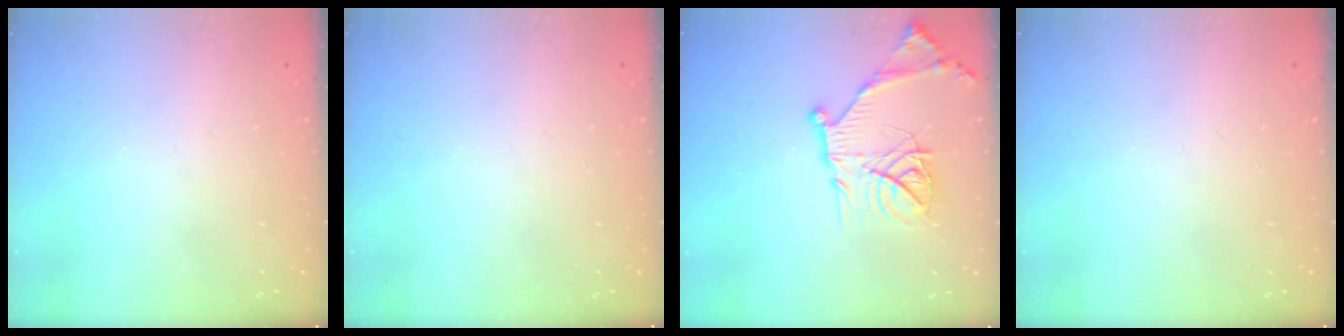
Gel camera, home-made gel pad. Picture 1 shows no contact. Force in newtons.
{"total": 0.0}
{"total": 18.5, "press": 18.4, "slide": 1.9}
{"total": 0.0}